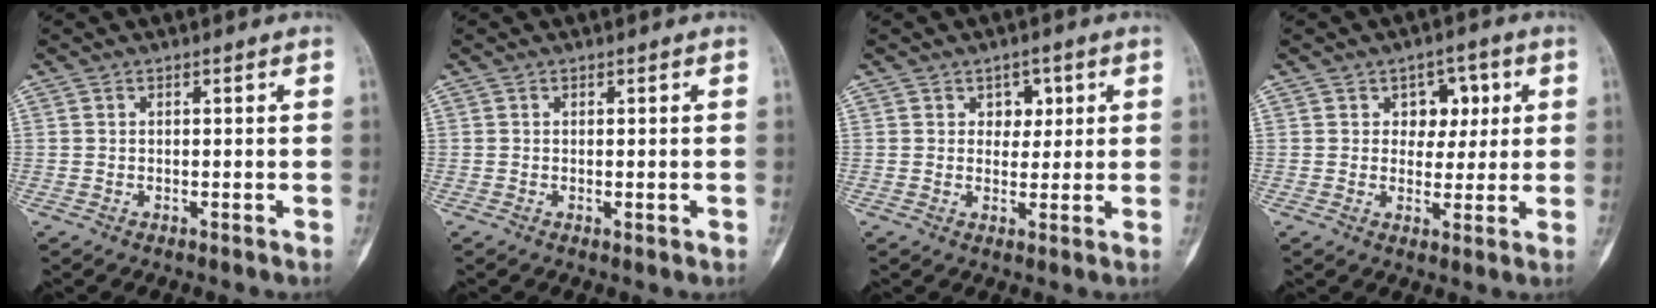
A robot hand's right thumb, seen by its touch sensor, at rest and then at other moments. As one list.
[{"total": 1.0, "force": [-0.3, 0.3, 0.9], "torque": [-0.008, -0.002, -0.003]}, {"total": 3.5, "force": [1.3, 2.8, 1.6], "torque": [0.010, -0.004, 0.016]}, {"total": 6.0, "force": [1.8, 4.6, 3.4], "torque": [-0.001, -0.003, 0.020]}]